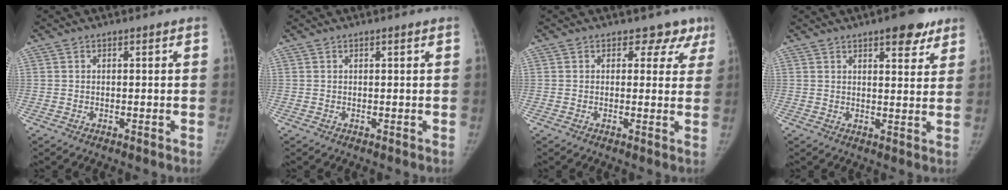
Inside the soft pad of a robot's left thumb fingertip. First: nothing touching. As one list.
[{"total": 0.0}, {"total": 5.2, "force": [3.7, 3.6, 0.5], "torque": [0.038, -0.014, 0.023]}, {"total": 7.6, "force": [4.9, 2.9, 5.1], "torque": [-0.040, -0.022, 0.061]}]